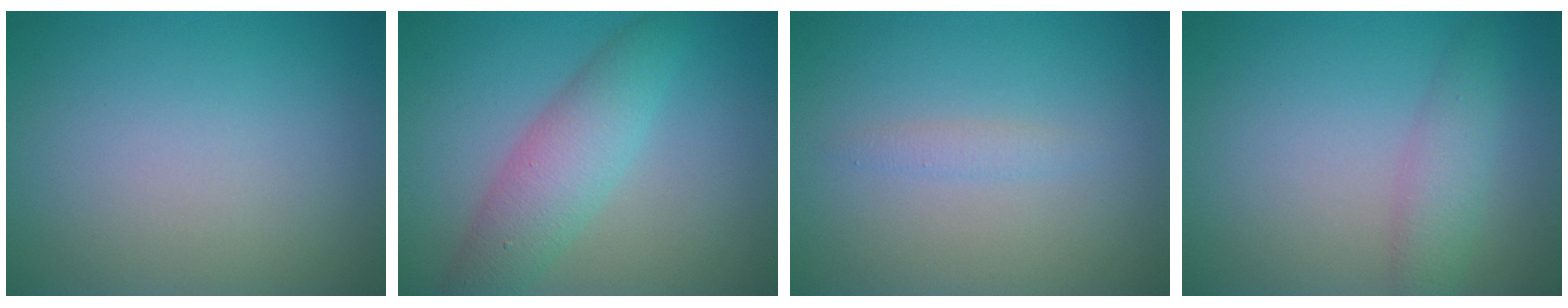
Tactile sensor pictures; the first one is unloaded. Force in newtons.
{"total": 4.5, "press": 4.5, "slide": 0.0}
{"total": 0.9, "press": 0.9, "slide": 0.2}
{"total": 2.5, "press": 2.5, "slide": 0.0}